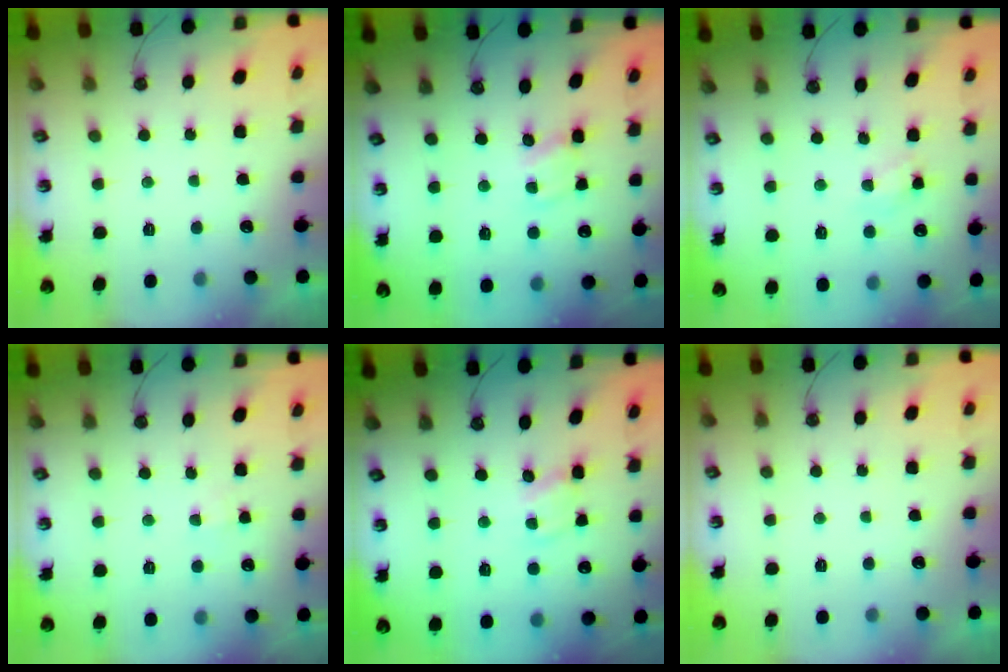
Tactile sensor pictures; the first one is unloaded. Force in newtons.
{"total": 1.8, "press": 1.8, "slide": 0.2}
{"total": 5.3, "press": 5.3, "slide": 0.3}
{"total": 1.6, "press": 1.5, "slide": 0.3}
{"total": 1.8, "press": 1.8, "slide": 0.2}
{"total": 0.0}